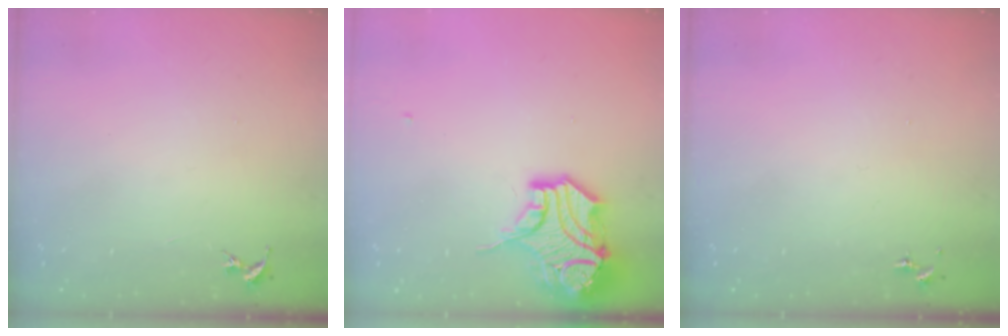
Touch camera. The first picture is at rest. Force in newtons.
{"total": 15.8, "press": 15.6, "slide": 2.2}
{"total": 0.0}